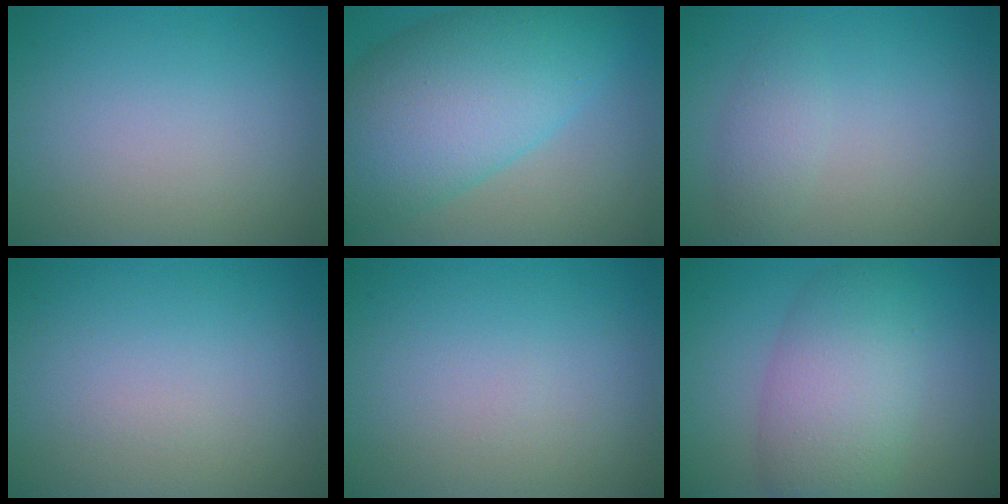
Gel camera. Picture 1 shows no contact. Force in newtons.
{"total": 11.9, "press": 11.9, "slide": 0.3}
{"total": 1.8, "press": 1.8, "slide": 0.1}
{"total": 0.0}
{"total": 0.0}
{"total": 5.1, "press": 5.0, "slide": 0.5}